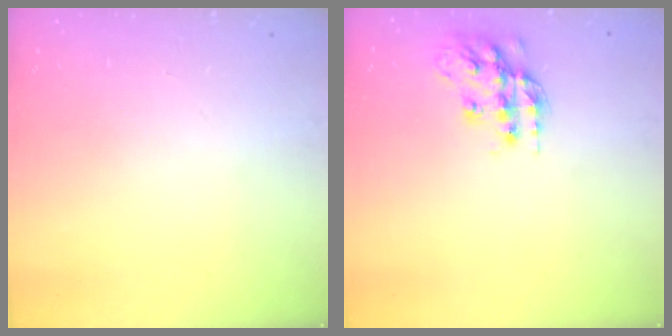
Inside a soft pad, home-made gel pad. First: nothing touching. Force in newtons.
{"total": 14.0, "press": 14.0, "slide": 0.6}